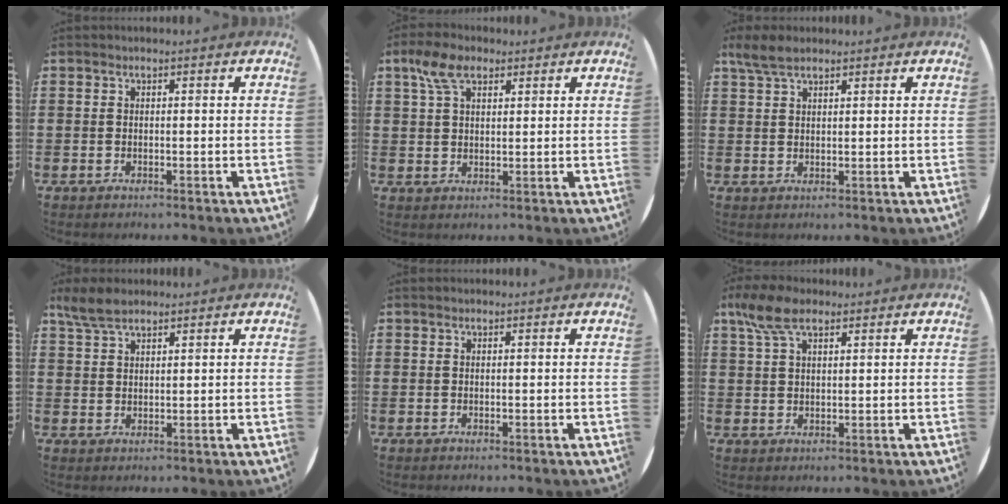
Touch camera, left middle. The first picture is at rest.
{"total": 5.3, "force": [3.2, 2.8, 3.2], "torque": [-0.072, 0.011, 0.060]}
{"total": 3.5, "force": [2.7, 1.2, 1.9], "torque": [-0.035, 0.003, 0.049]}
{"total": 4.1, "force": [3.4, 1.3, 2.0], "torque": [-0.047, 0.001, 0.063]}
{"total": 0.0}
{"total": 6.0, "force": [3.9, 2.7, 3.7], "torque": [-0.081, 0.005, 0.072]}